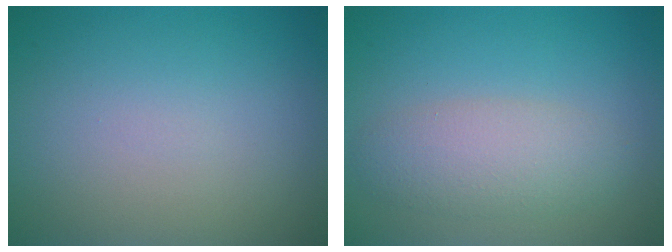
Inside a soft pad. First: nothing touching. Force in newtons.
{"total": 3.7, "press": 3.7, "slide": 0.3}